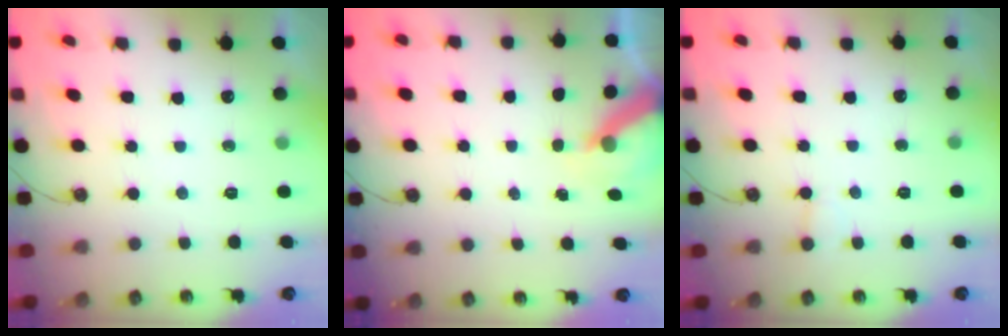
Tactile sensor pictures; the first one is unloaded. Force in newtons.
{"total": 6.1, "press": 6.0, "slide": 0.5}
{"total": 2.8, "press": 2.8, "slide": 0.2}